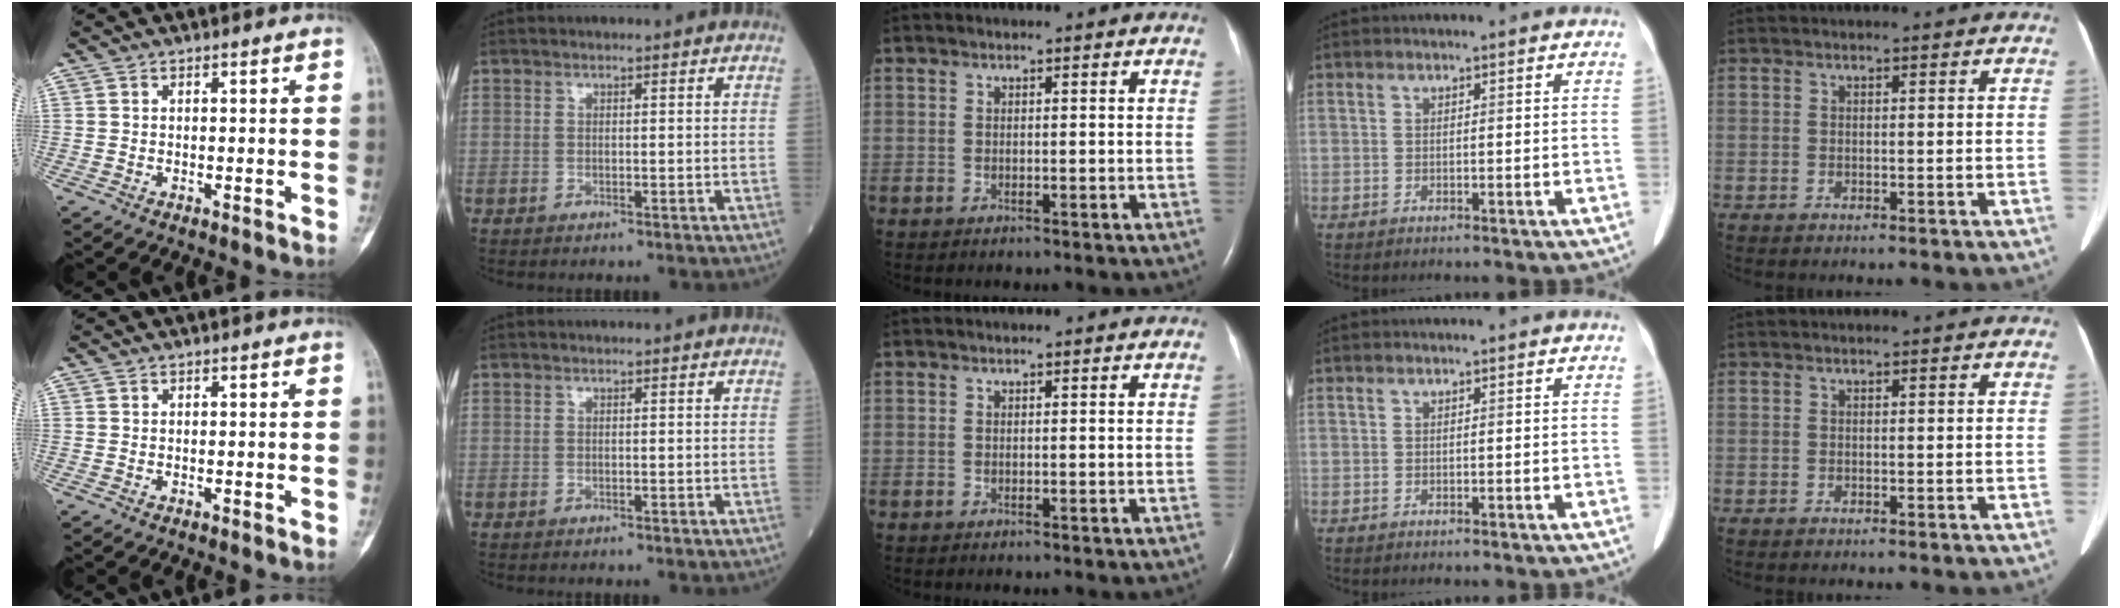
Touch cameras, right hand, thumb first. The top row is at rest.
{}